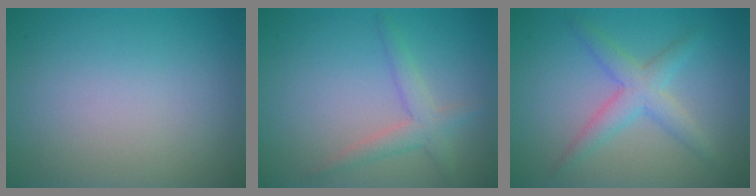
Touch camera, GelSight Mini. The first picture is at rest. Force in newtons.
{"total": 2.4, "press": 2.4, "slide": 0.1}
{"total": 2.3, "press": 2.3, "slide": 0.1}